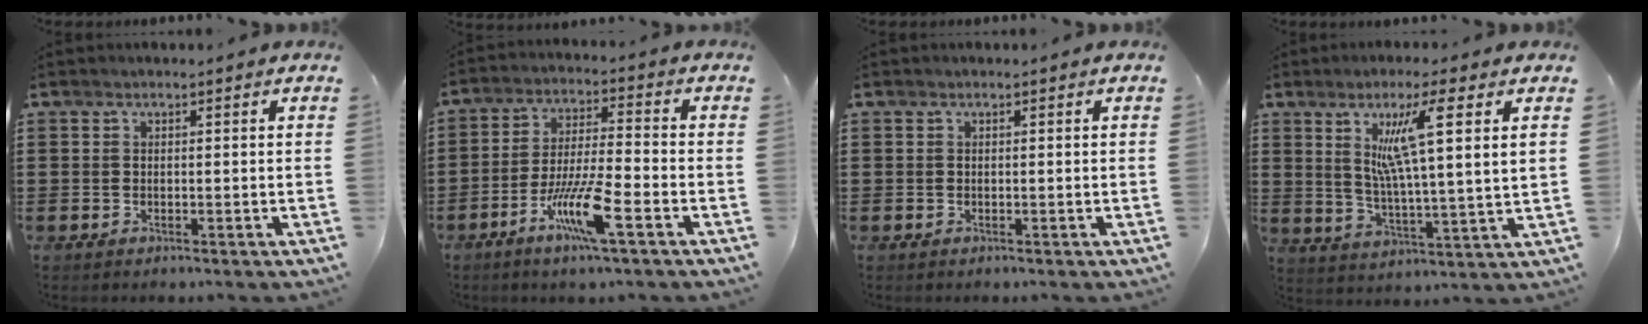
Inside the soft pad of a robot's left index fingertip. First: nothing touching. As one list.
[{"total": 9.5, "force": [-5.0, 1.5, 8.0], "torque": [-0.167, -0.003, -0.097]}, {"total": 0.0}, {"total": 9.8, "force": [4.9, 0.7, 8.4], "torque": [-0.160, -0.011, 0.078]}]